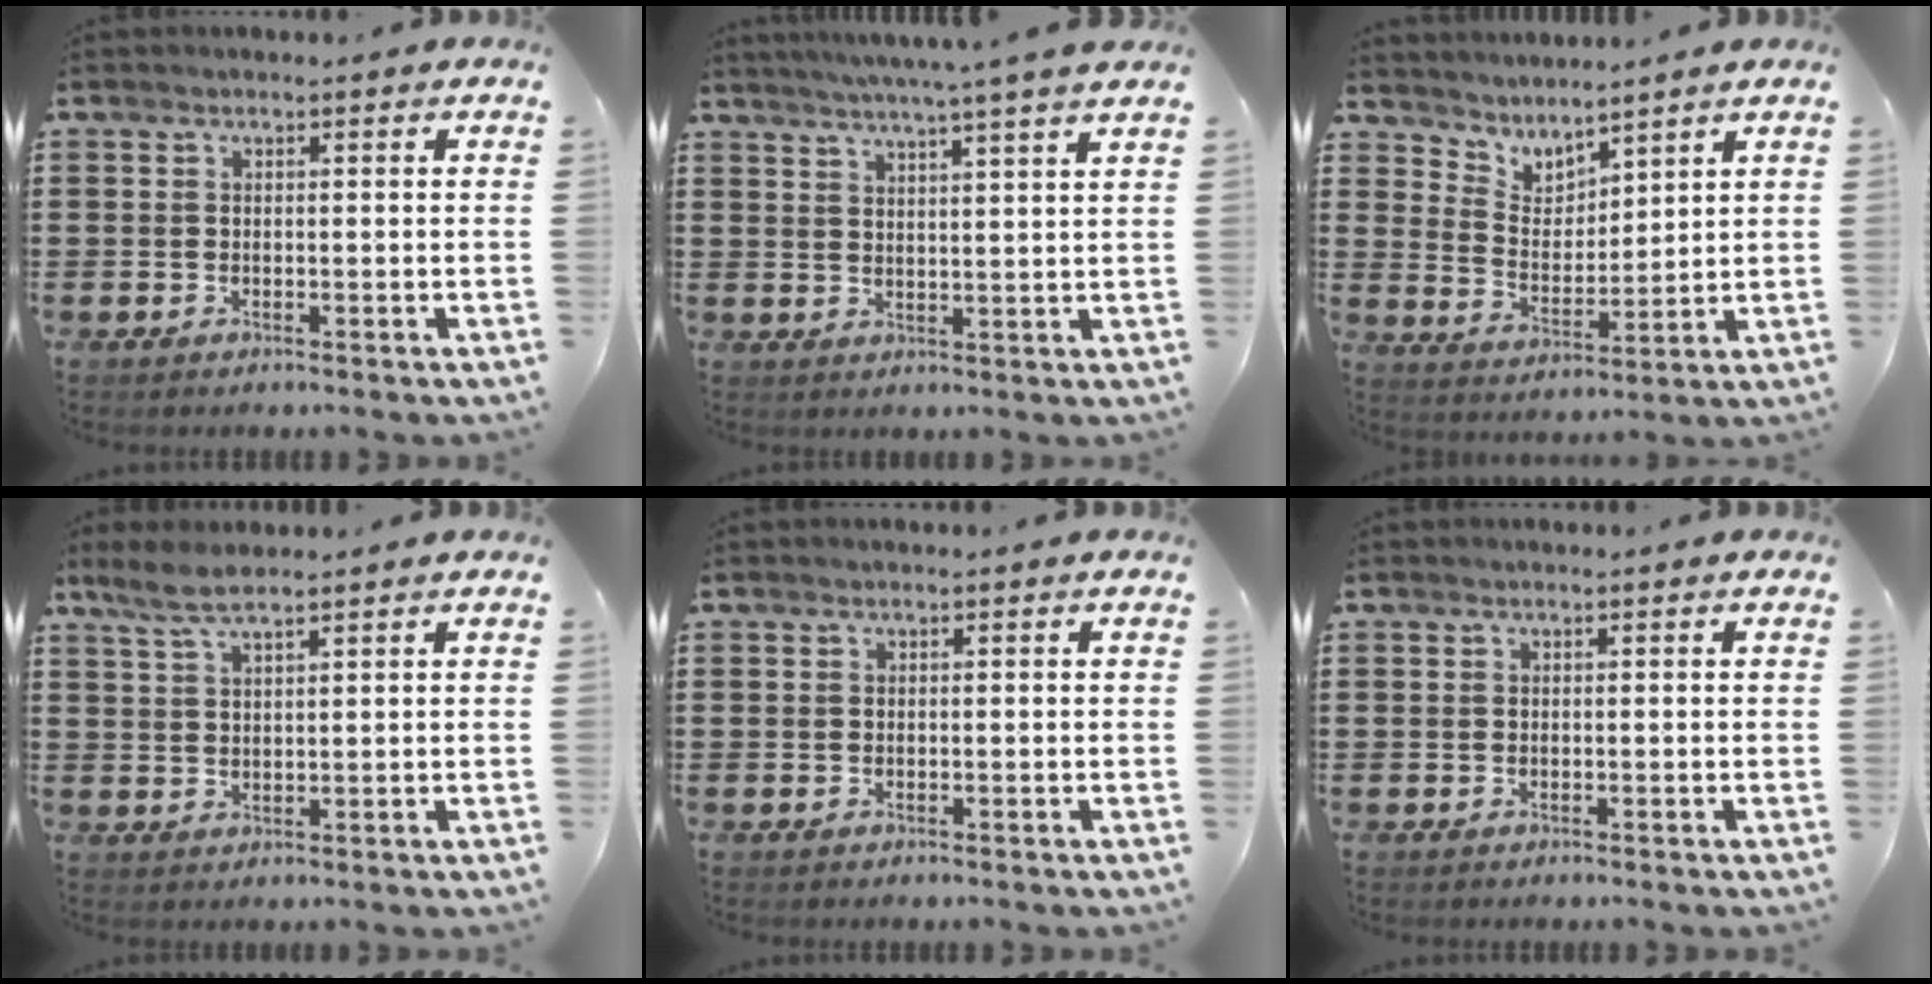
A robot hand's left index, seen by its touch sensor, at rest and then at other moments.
{"total": 4.4, "force": [3.9, -1.1, 1.9], "torque": [-0.048, -0.019, 0.064]}
{"total": 4.3, "force": [4.0, 1.3, -0.3], "torque": [-0.019, -0.025, 0.072]}
{"total": 3.8, "force": [2.9, 0.6, 2.4], "torque": [-0.054, 0.003, 0.054]}
{"total": 0.0}
{"total": 0.0}